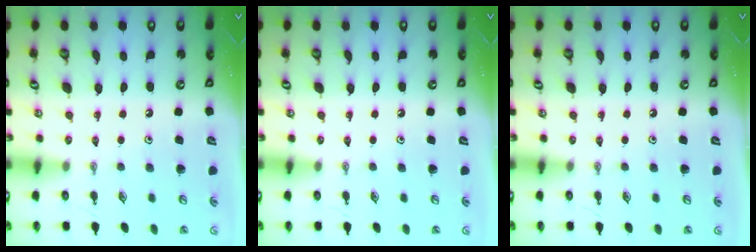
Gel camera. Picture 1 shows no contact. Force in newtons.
{"total": 0.0}
{"total": 0.0}